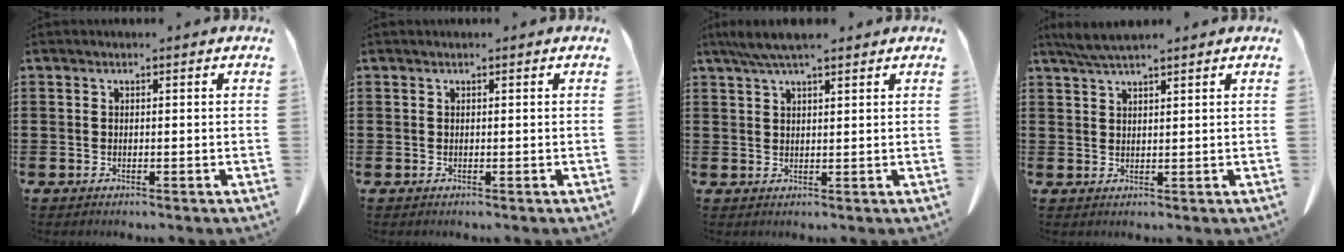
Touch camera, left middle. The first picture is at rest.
{"total": 0.0}
{"total": 4.2, "force": [3.1, 0.6, 2.8], "torque": [-0.061, -0.002, 0.057]}
{"total": 3.3, "force": [2.8, 0.2, 1.9], "torque": [-0.043, -0.005, 0.052]}